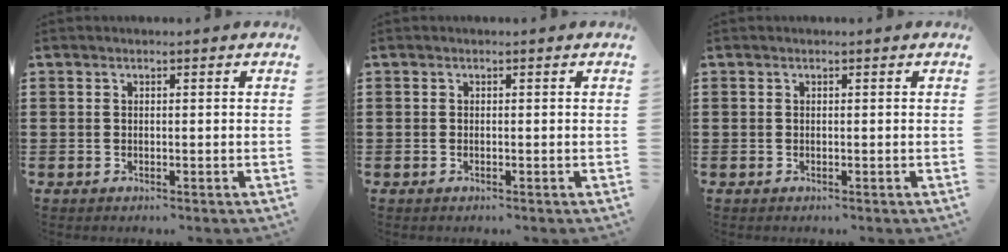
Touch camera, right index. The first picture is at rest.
{"total": 0.0}
{"total": 0.0}